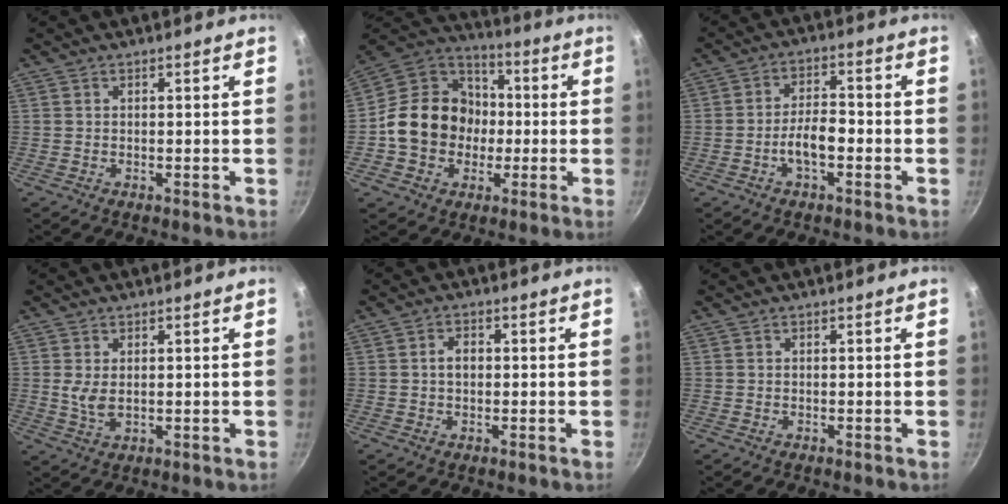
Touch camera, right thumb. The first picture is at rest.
{"total": 17.2, "force": [-1.7, 14.7, 8.8], "torque": [-0.118, 0.039, -0.039]}
{"total": 6.2, "force": [-2.2, 2.9, 5.0], "torque": [-0.078, 0.032, -0.043]}
{"total": 3.6, "force": [0.7, 1.9, 2.9], "torque": [-0.055, -0.009, 0.018]}
{"total": 2.6, "force": [0.1, 1.8, 1.9], "torque": [-0.021, 0.010, 0.000]}
{"total": 0.0}